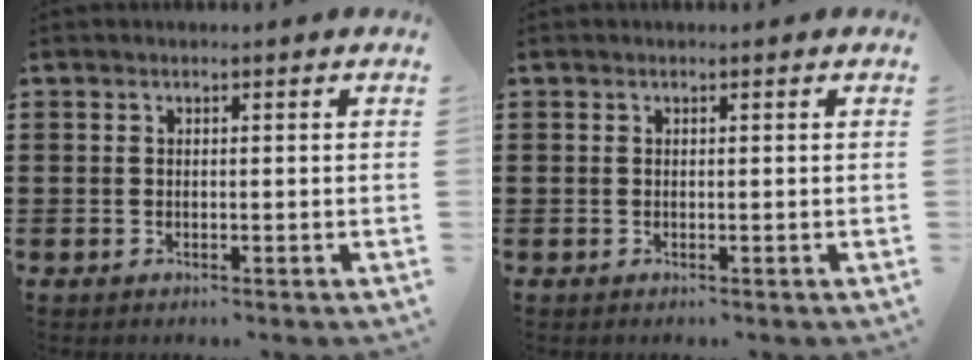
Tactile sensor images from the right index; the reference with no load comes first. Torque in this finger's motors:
{"motor_torque": [-0.10, 0.20, 0.00, -0.01]}